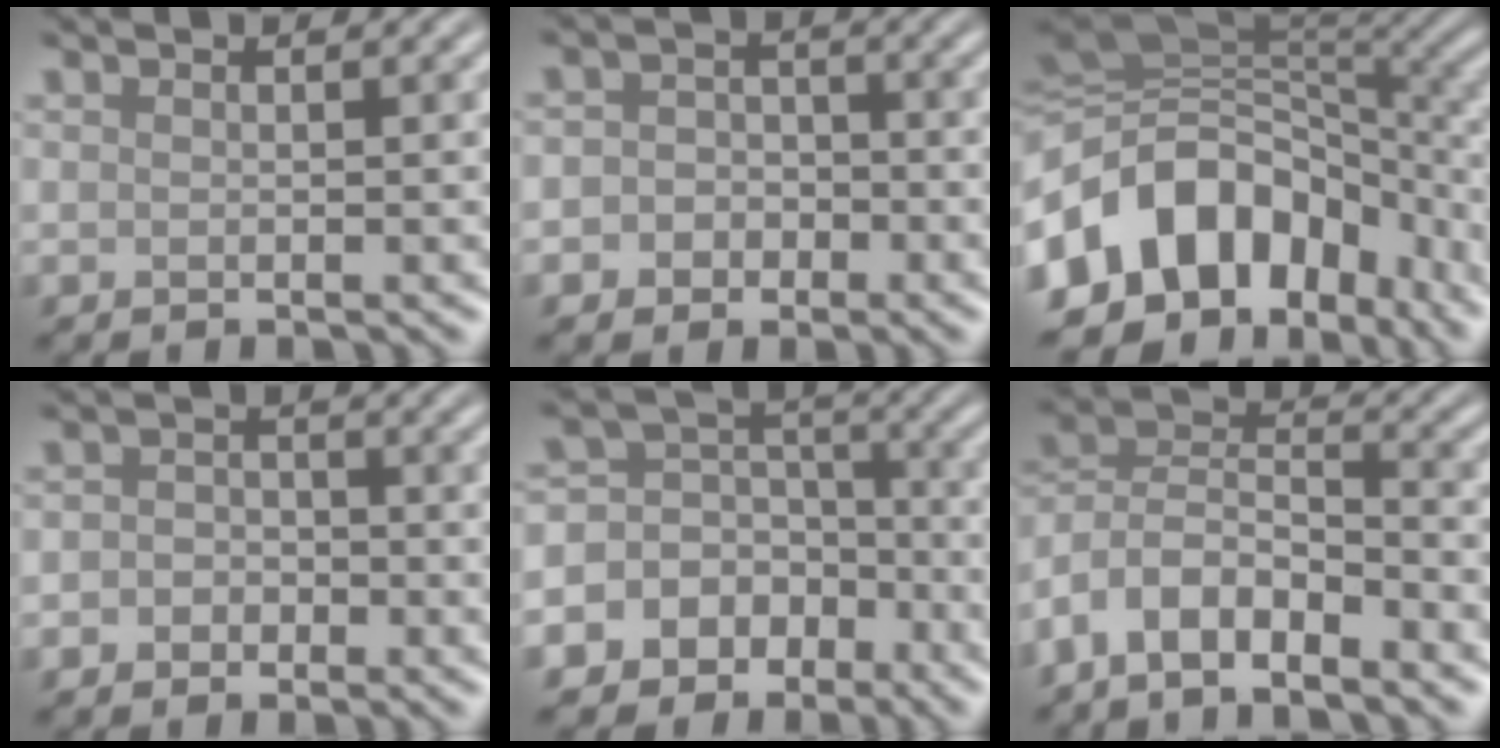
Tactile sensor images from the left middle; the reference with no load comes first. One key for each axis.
{"total": 3.0, "fx": -0.9, "fy": 2.6, "fz": 1.1, "tx": 0.008, "ty": 0.003, "tz": -0.034}
{"total": 14.1, "fx": -3.6, "fy": 10.1, "fz": 9.1, "tx": -0.176, "ty": 0.011, "tz": -0.072}
{"total": 2.2, "fx": -0.8, "fy": 1.8, "fz": 0.9, "tx": 0.002, "ty": -0.001, "tz": -0.028}
{"total": 10.9, "fx": -5.6, "fy": 9.1, "fz": 2.1, "tx": -0.058, "ty": 0.001, "tz": -0.097}
{"total": 7.1, "fx": -4.7, "fy": 2.9, "fz": 4.5, "tx": -0.080, "ty": 0.004, "tz": -0.095}